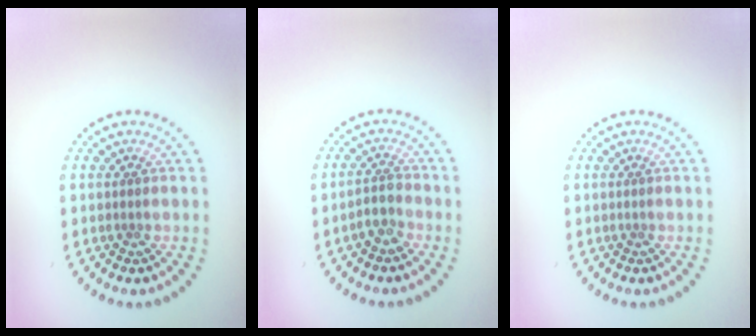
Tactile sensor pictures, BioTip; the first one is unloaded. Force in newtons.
{"total": 2.0, "press": 1.6, "slide": 1.1}
{"total": 0.0}